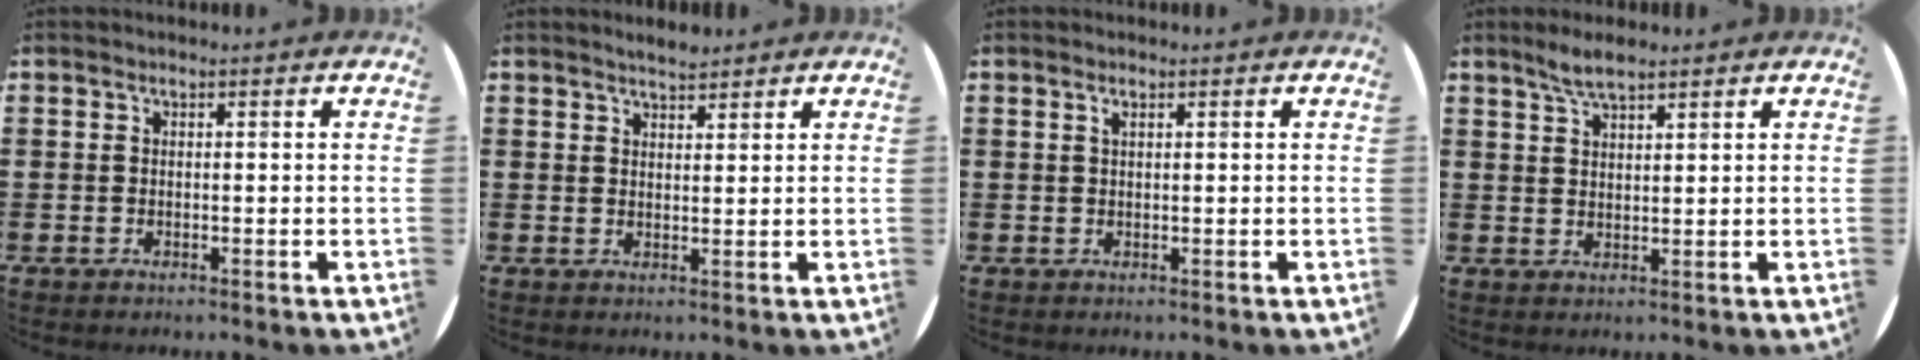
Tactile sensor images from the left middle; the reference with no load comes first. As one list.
[{"total": 2.1, "force": [2.1, 0.3, 0.2], "torque": [-0.006, 0.002, 0.039]}, {"total": 0.7, "force": [0.4, 0.1, 0.5], "torque": [-0.010, 0.001, 0.007]}, {"total": 3.1, "force": [2.6, 0.6, 1.6], "torque": [-0.035, 0.004, 0.047]}]